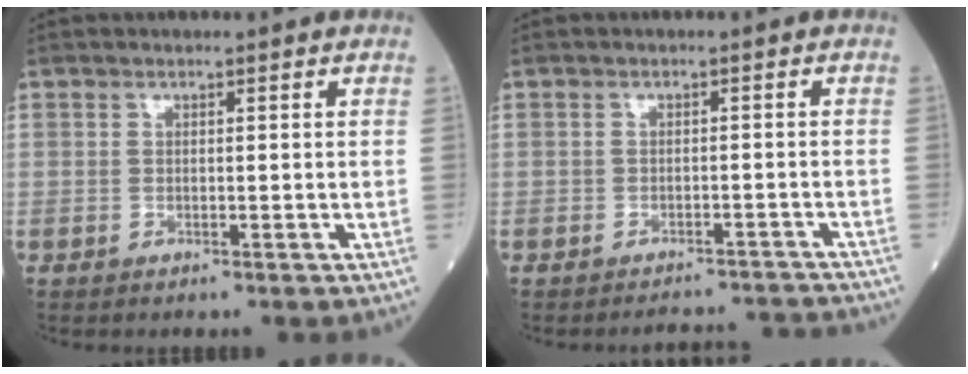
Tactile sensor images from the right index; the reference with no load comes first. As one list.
[{"total": 6.3, "force": [-6.2, 0.6, -0.3], "torque": [0.011, 0.009, -0.073]}]